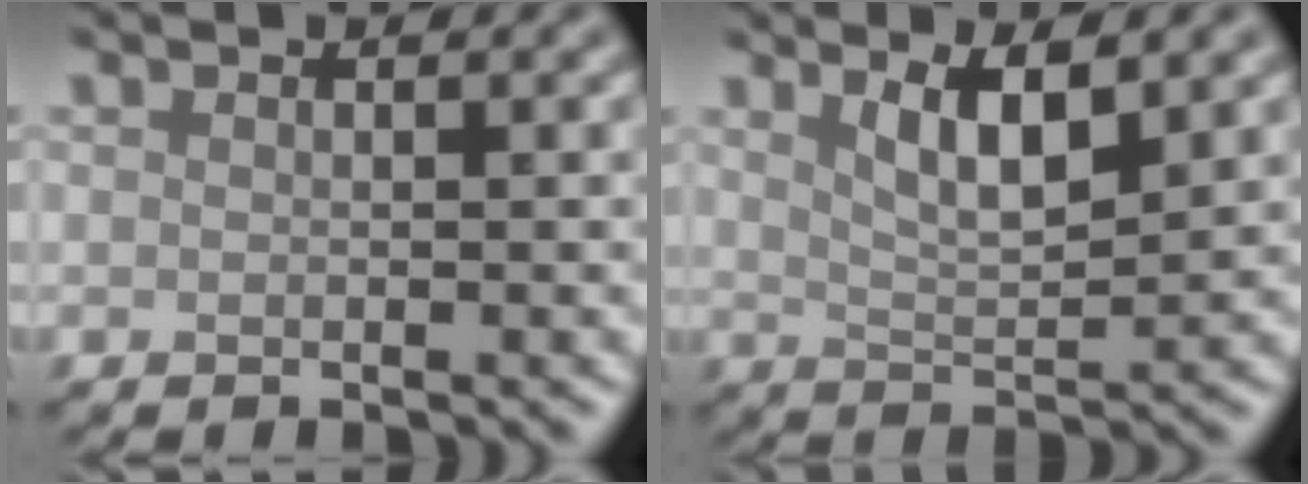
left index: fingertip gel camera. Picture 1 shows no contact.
{"total": 3.6, "force": [1.7, 1.0, 3.0], "torque": [-0.060, -0.006, 0.037]}